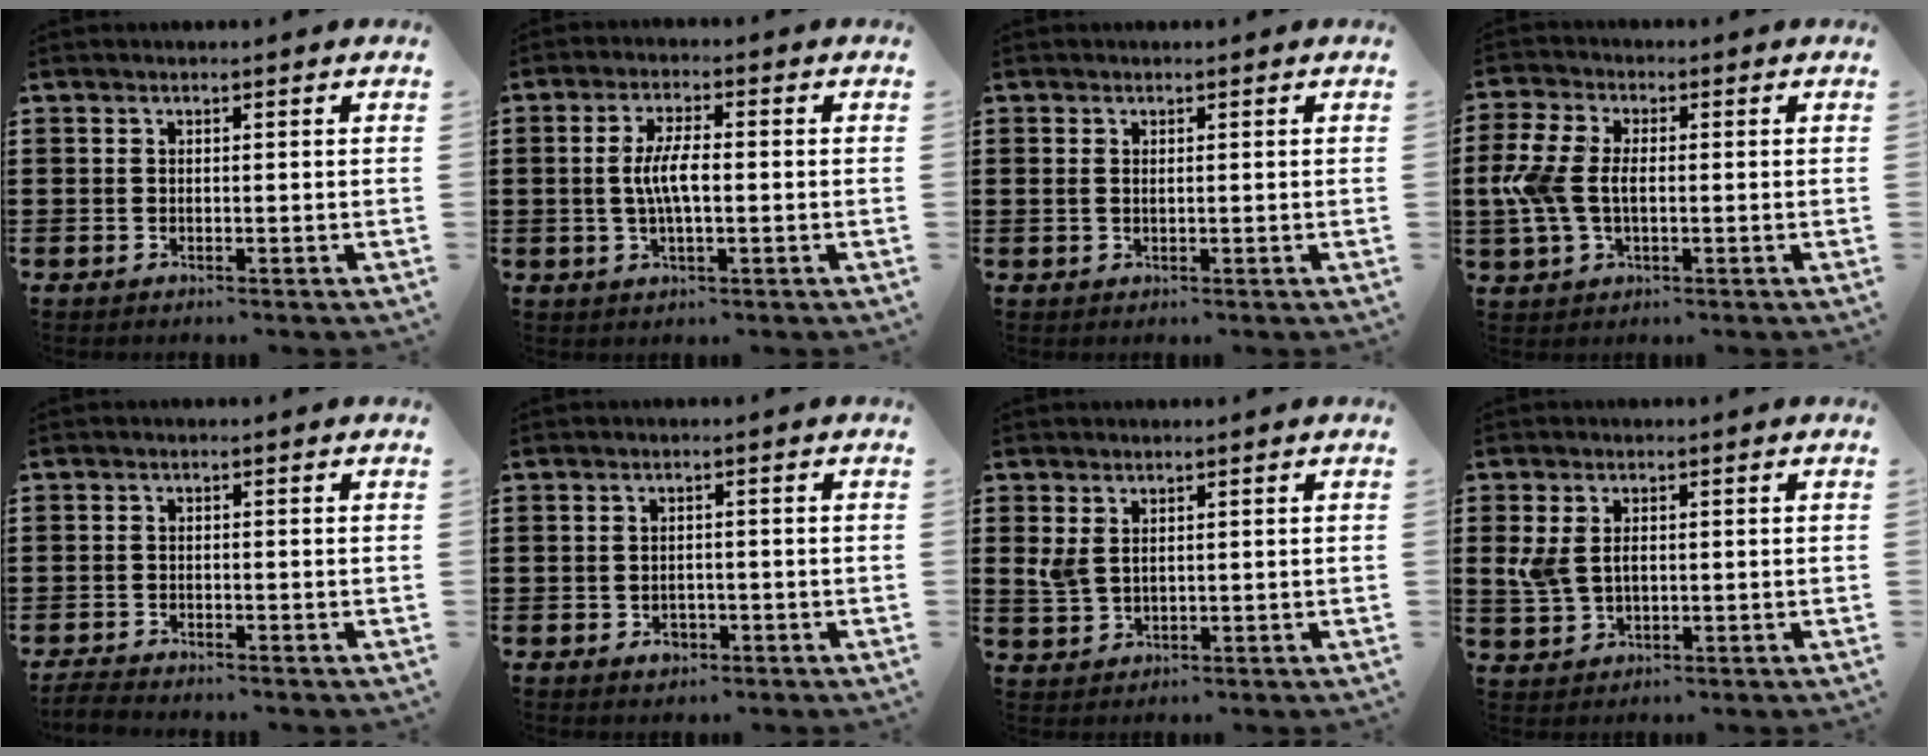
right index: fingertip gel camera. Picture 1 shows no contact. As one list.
[{"total": 5.1, "force": [-0.4, 1.4, 4.8], "torque": [-0.102, -0.002, -0.013]}, {"total": 0.8, "force": [0.1, 0.4, 0.6], "torque": [-0.014, 0.003, 0.002]}, {"total": 6.9, "force": [-0.5, 3.9, 5.6], "torque": [-0.154, -0.005, -0.022]}, {"total": 2.1, "force": [-2.1, 0.1, 0.1], "torque": [-0.012, -0.002, -0.046]}, {"total": 1.7, "force": [-0.9, 1.3, 0.7], "torque": [-0.016, 0.002, -0.021]}, {"total": 2.6, "force": [1.1, 1.6, 1.8], "torque": [-0.047, 0.002, 0.018]}, {"total": 3.8, "force": [0.3, 2.5, 2.8], "torque": [-0.074, 0.005, 0.000]}]